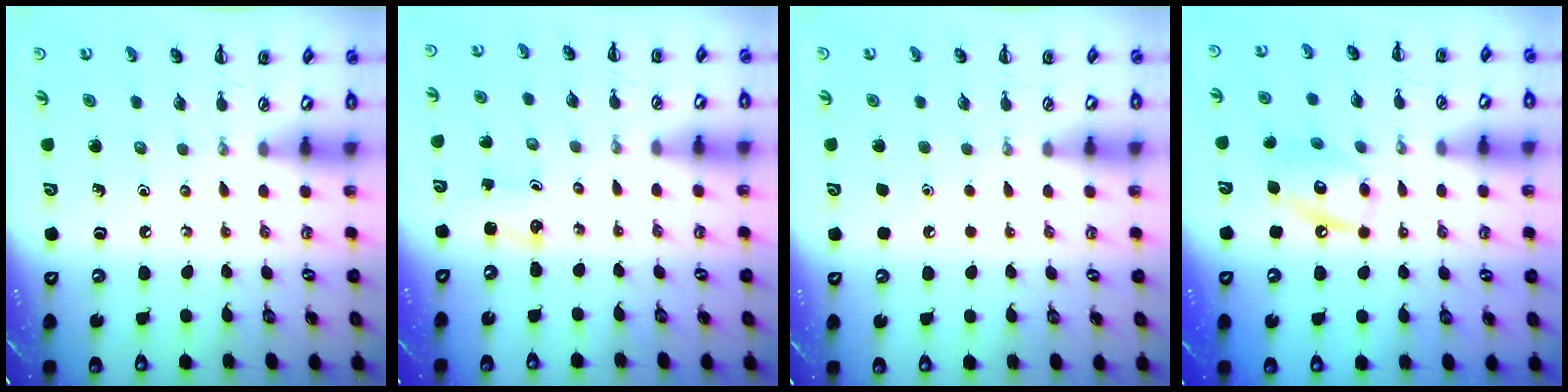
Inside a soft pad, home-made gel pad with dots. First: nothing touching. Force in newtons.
{"total": 1.2, "press": 1.2, "slide": 0.2}
{"total": 1.6, "press": 1.6, "slide": 0.1}
{"total": 11.4, "press": 11.3, "slide": 1.0}